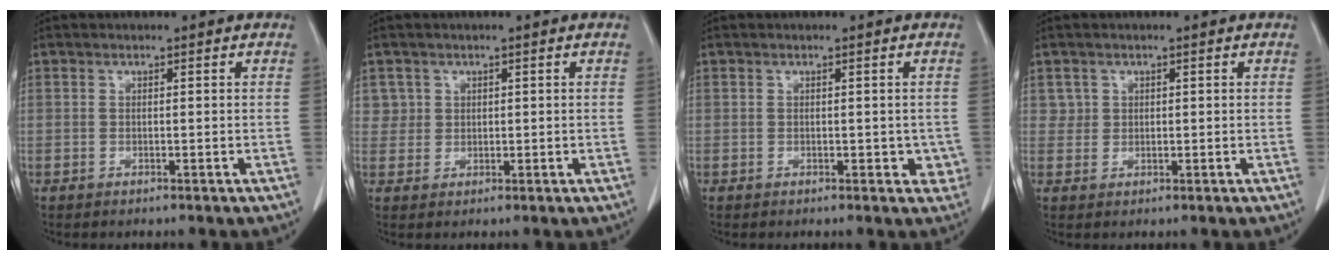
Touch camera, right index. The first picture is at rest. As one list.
[{"total": 2.5, "force": [1.0, 2.2, -0.4], "torque": [0.022, 0.003, 0.014]}, {"total": 2.6, "force": [-0.3, 1.8, 1.9], "torque": [-0.005, 0.003, -0.002]}, {"total": 1.7, "force": [0.8, 1.6, -0.1], "torque": [0.016, 0.000, 0.008]}]